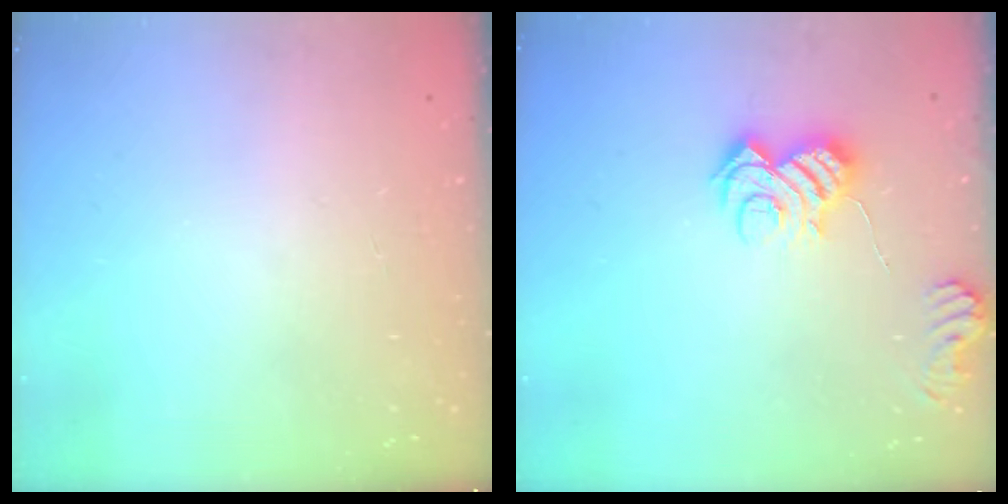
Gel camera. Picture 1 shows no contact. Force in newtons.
{"total": 8.5, "press": 8.4, "slide": 0.9}